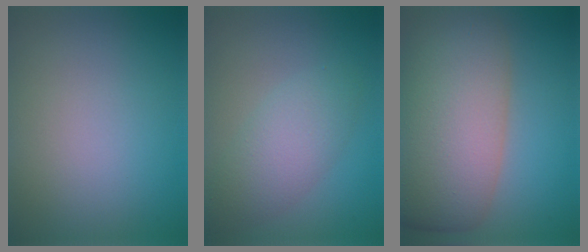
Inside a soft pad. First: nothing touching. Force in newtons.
{"total": 3.8, "press": 3.7, "slide": 0.3}
{"total": 11.9, "press": 11.9, "slide": 0.8}